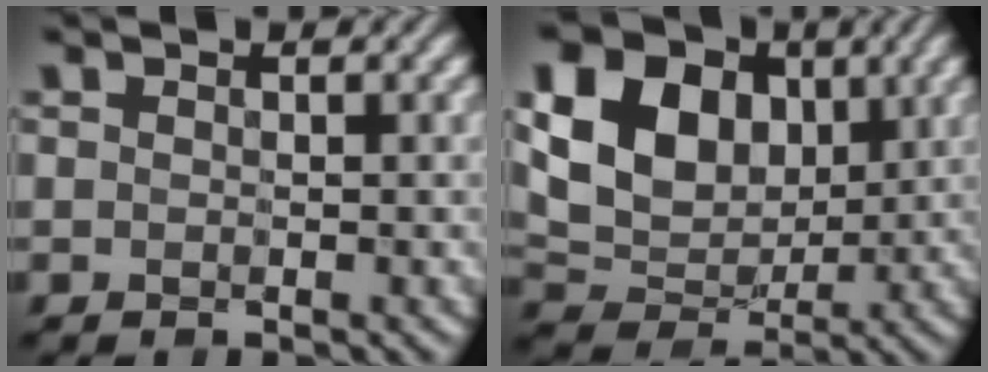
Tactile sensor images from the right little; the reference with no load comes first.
{"total": 10.9, "force": [2.6, 8.0, 6.9], "torque": [-0.145, 0.016, 0.036]}